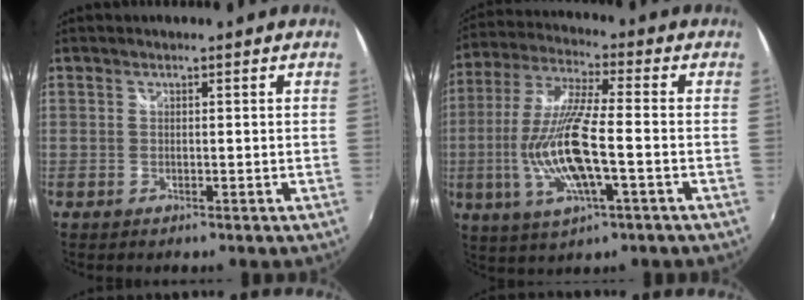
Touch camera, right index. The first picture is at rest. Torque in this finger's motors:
{"motor_torque": [1.59, -0.55, 1.05, 0.21]}